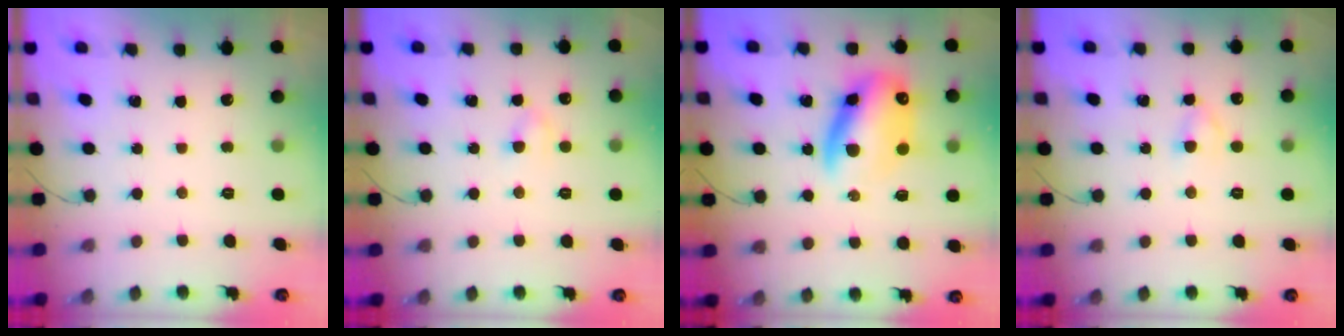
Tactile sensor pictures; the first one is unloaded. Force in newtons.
{"total": 2.8, "press": 2.6, "slide": 1.2}
{"total": 15.1, "press": 14.6, "slide": 3.8}
{"total": 2.6, "press": 2.5, "slide": 0.9}